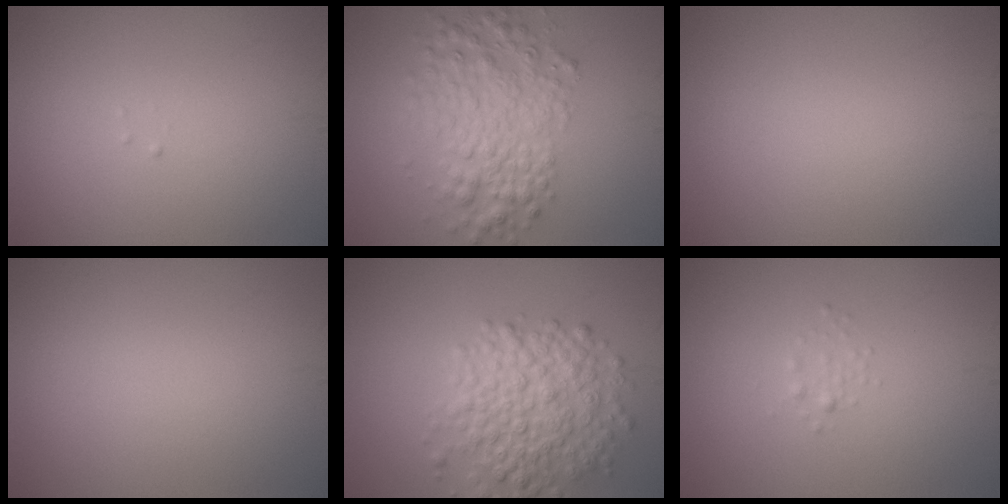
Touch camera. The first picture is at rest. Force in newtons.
{"total": 5.1, "press": 5.1, "slide": 0.0}
{"total": 0.0}
{"total": 0.0}
{"total": 6.1, "press": 6.1, "slide": 0.2}
{"total": 0.8, "press": 0.8, "slide": 0.0}